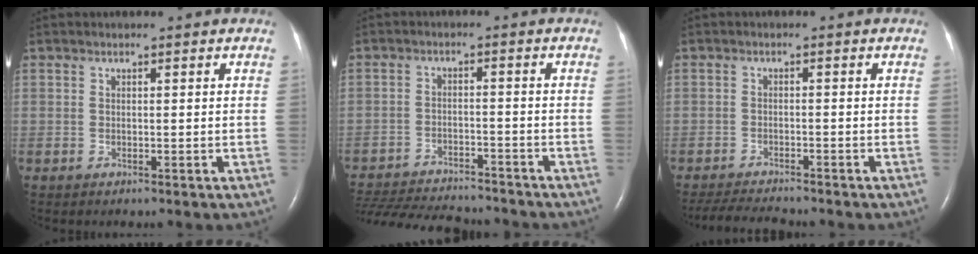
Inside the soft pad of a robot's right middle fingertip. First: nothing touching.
{"total": 18.1, "force": [-16.5, 3.5, 6.6], "torque": [-0.163, -0.026, -0.242]}
{"total": 6.4, "force": [-6.0, 0.3, 2.2], "torque": [-0.040, -0.019, -0.098]}